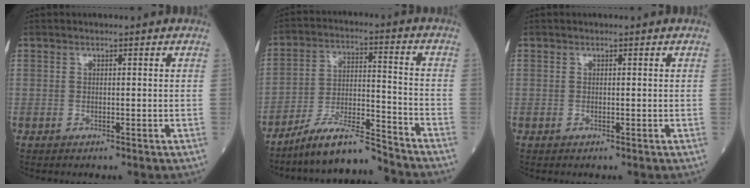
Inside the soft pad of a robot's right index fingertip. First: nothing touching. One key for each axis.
{"total": 10.3, "fx": -9.5, "fy": 0.2, "fz": 4.0, "tx": -0.069, "ty": 0.006, "tz": -0.171}
{"total": 0.0}